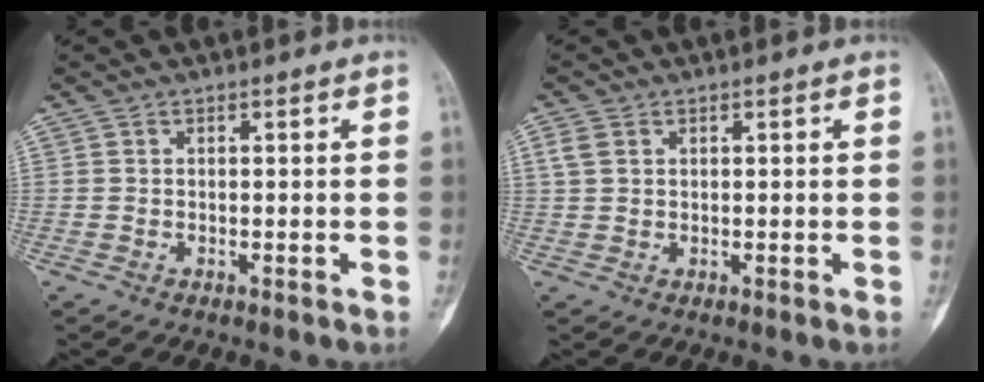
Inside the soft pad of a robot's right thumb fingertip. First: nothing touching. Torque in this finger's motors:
{"motor_torque": [-0.42, 0.02, 0.38, 0.08, 0.07]}